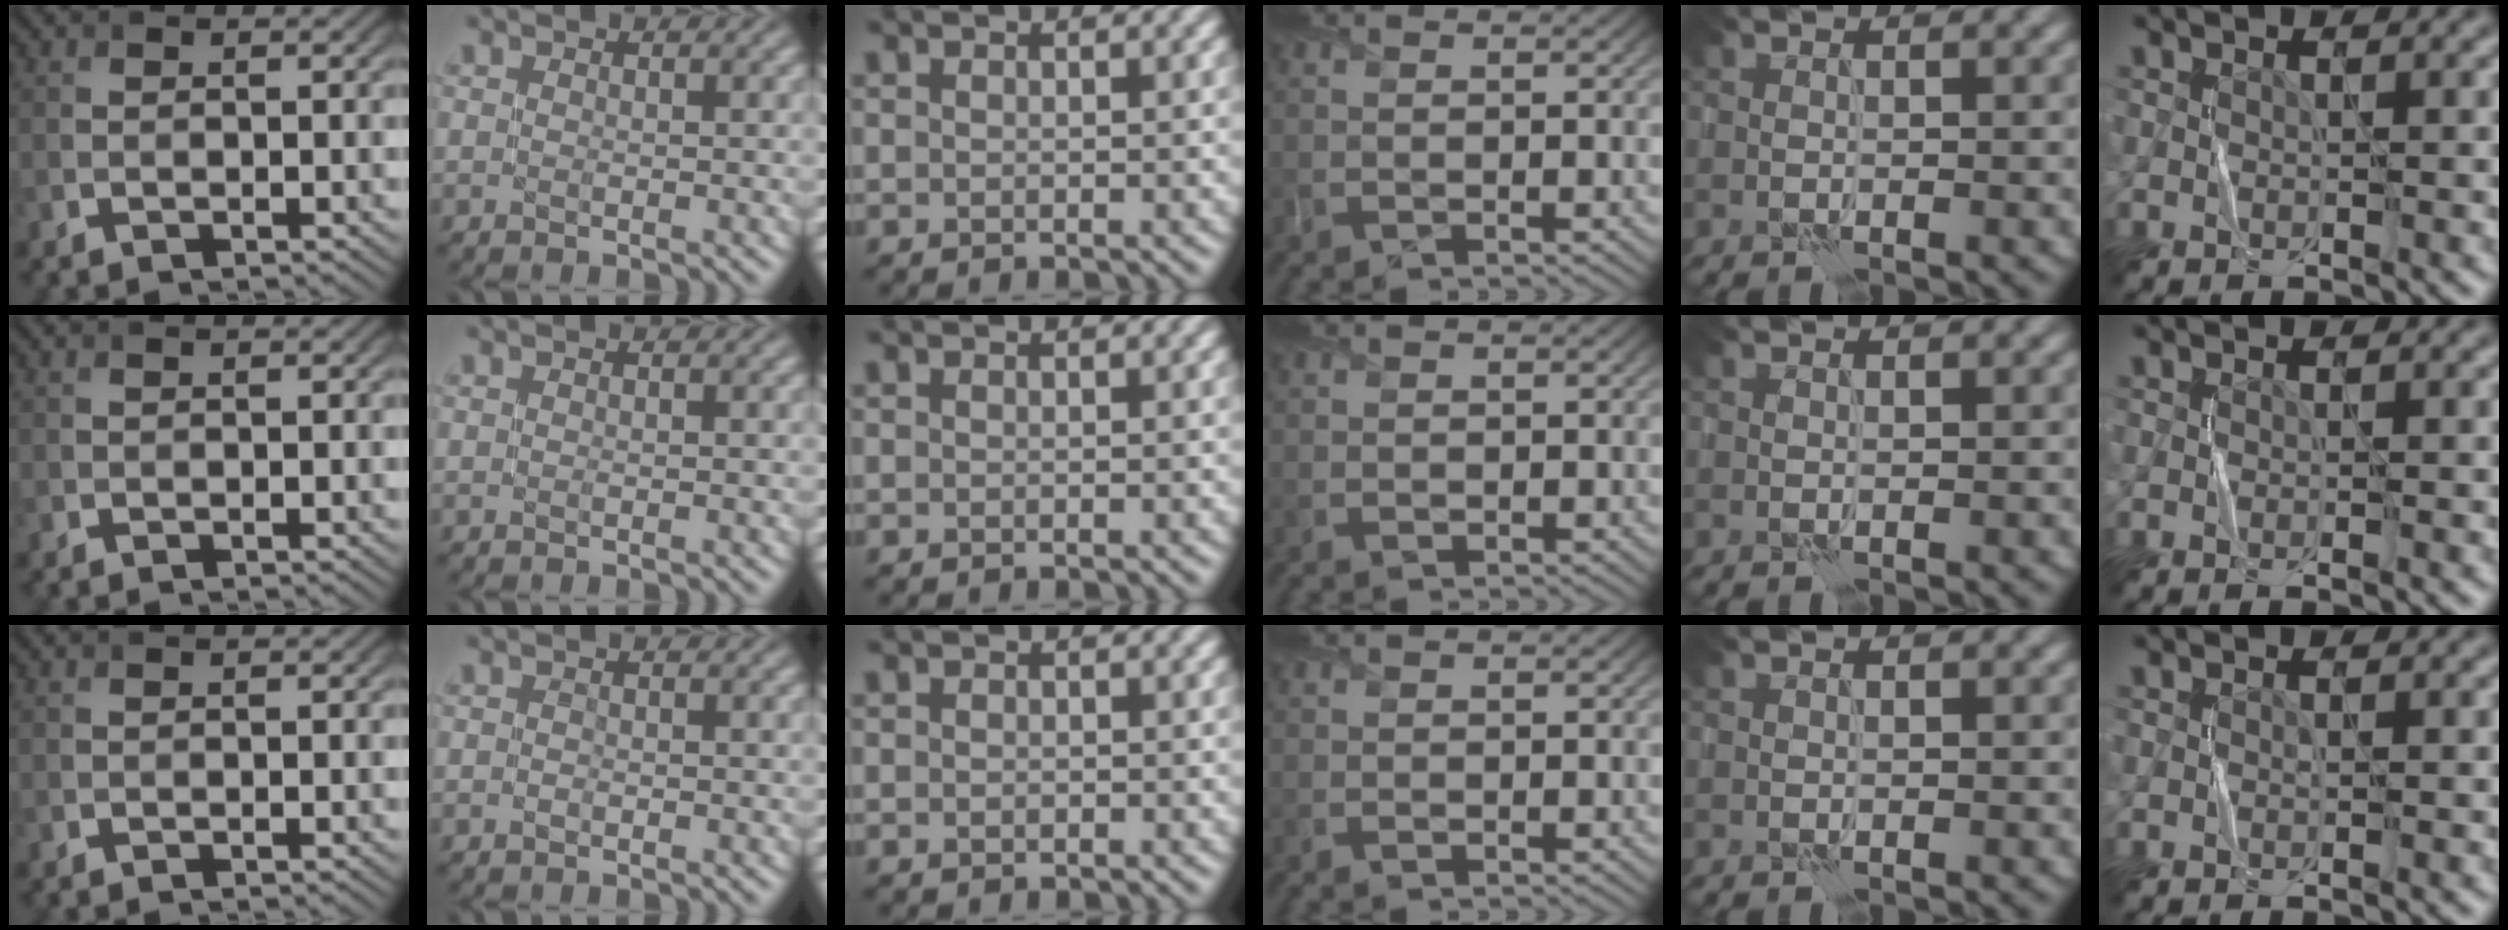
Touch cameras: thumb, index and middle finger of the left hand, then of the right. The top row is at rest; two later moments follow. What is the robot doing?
{"motion": "fold", "object": "shorts"}